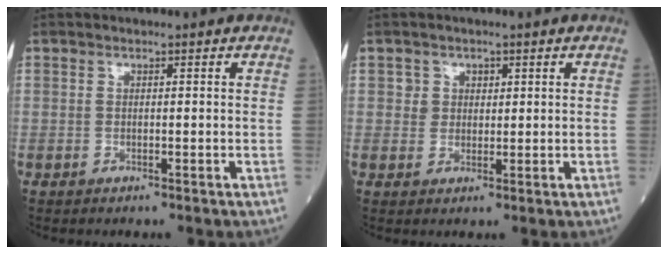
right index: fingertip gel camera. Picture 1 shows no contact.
{"total": 2.3, "force": [0.9, 2.1, 0.2], "torque": [0.007, 0.000, 0.010]}